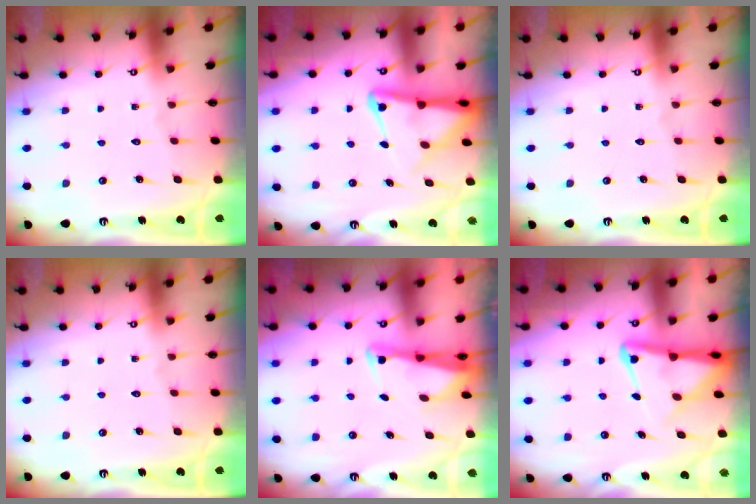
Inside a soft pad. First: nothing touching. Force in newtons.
{"total": 6.9, "press": 6.8, "slide": 0.8}
{"total": 0.0}
{"total": 0.0}
{"total": 2.8, "press": 2.7, "slide": 0.6}
{"total": 6.9, "press": 6.8, "slide": 0.8}